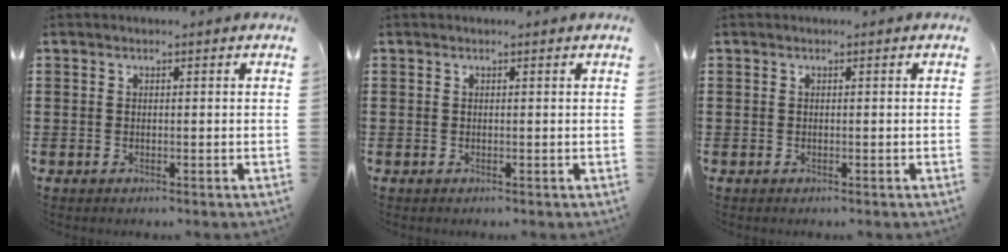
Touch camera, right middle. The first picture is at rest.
{"total": 0.0}
{"total": 0.0}